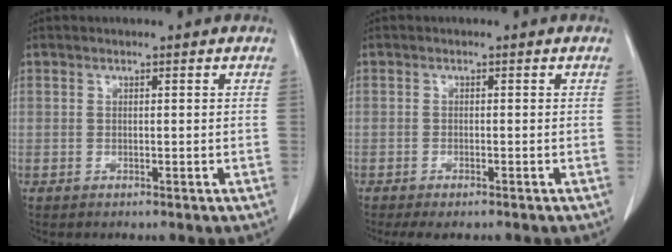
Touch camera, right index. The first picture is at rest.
{"total": 2.5, "force": [-2.0, 0.7, 1.4], "torque": [-0.026, -0.008, -0.028]}